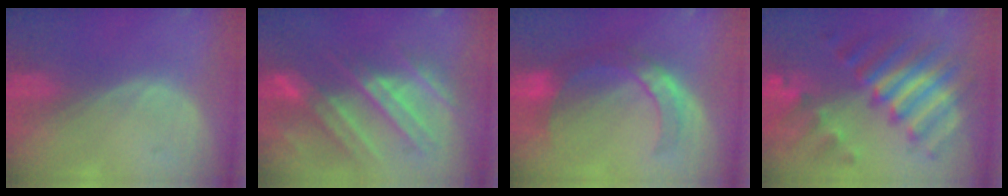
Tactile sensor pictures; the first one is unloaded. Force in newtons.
{"total": 10.5, "press": 9.6, "slide": 4.2}
{"total": 7.1, "press": 7.0, "slide": 1.5}
{"total": 11.4, "press": 11.3, "slide": 1.3}